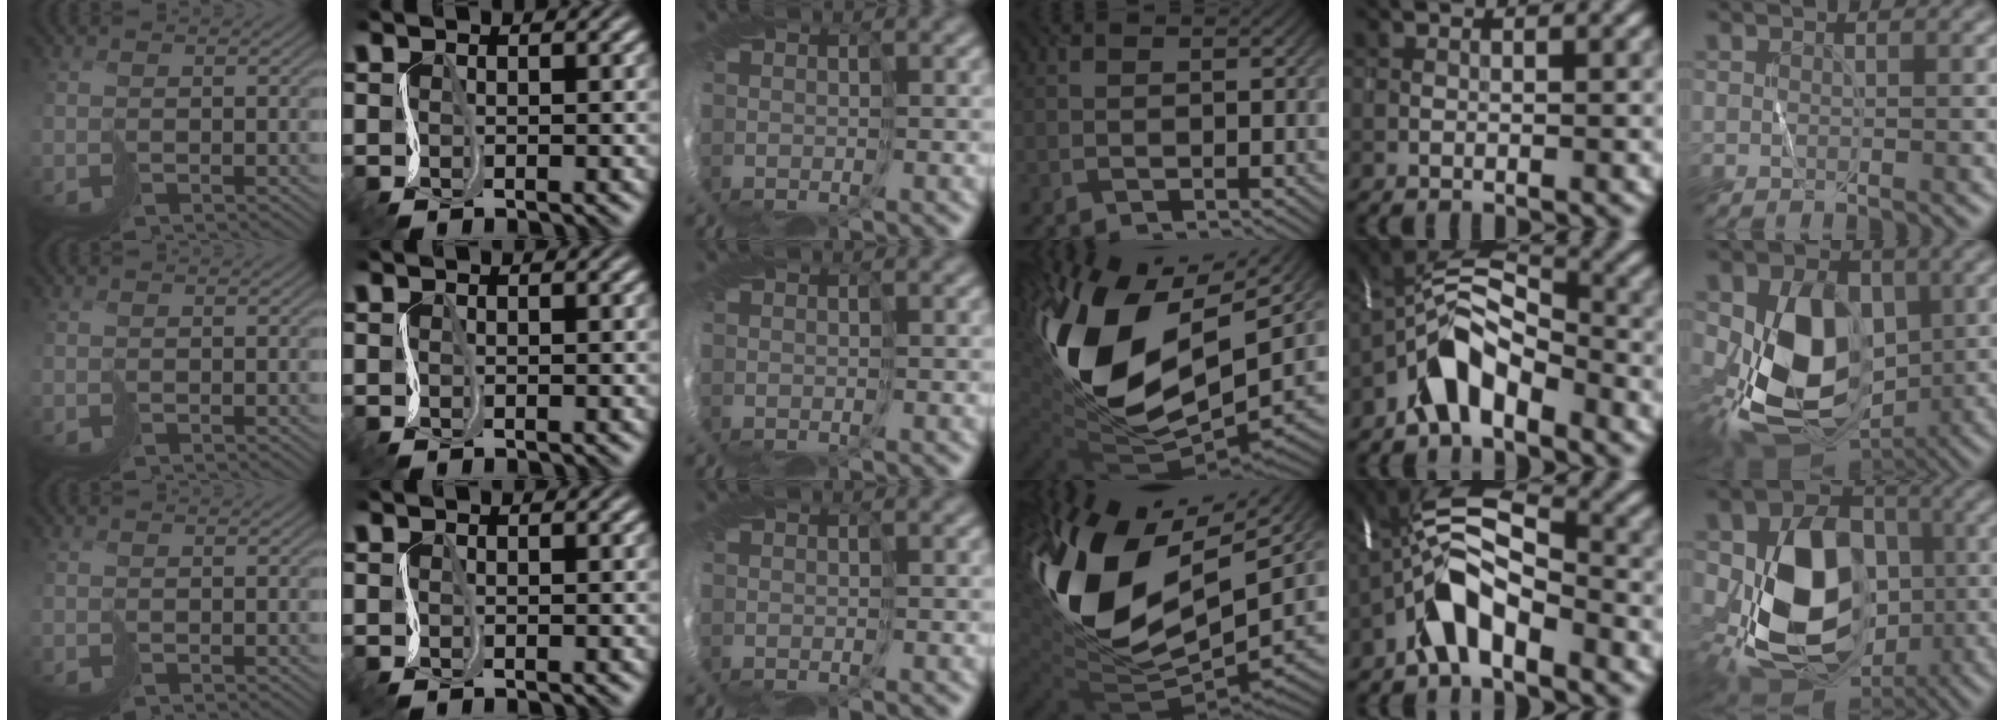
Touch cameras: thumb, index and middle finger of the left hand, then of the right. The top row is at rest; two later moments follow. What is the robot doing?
{"motion": "cut", "object": "wrapping paper"}